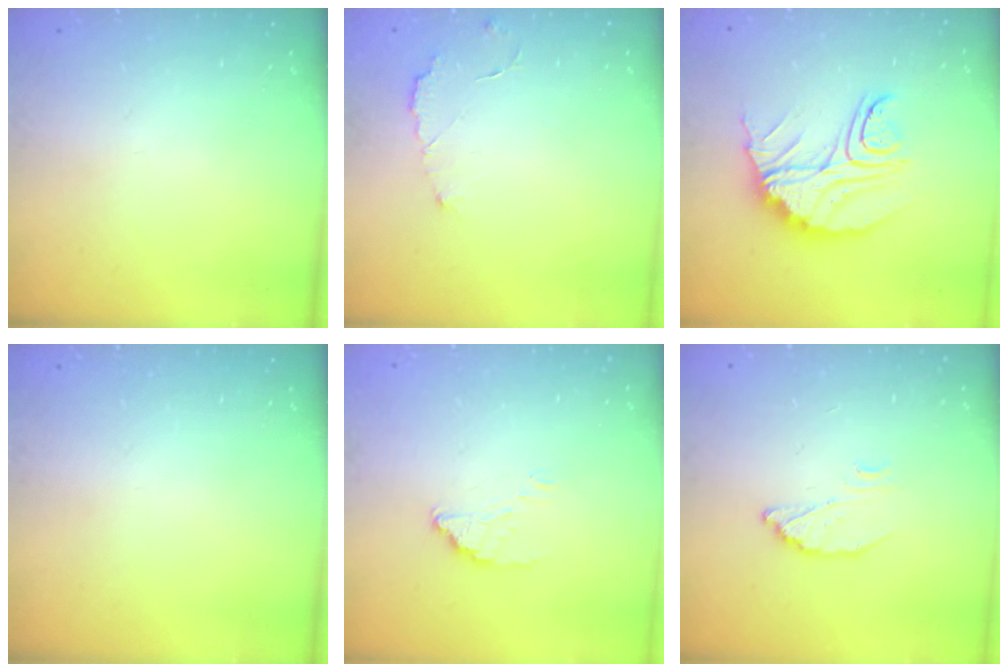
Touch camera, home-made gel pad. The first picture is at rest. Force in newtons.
{"total": 3.5, "press": 3.4, "slide": 0.2}
{"total": 17.2, "press": 17.1, "slide": 1.5}
{"total": 0.0}
{"total": 2.0, "press": 2.0, "slide": 0.1}
{"total": 3.8, "press": 3.8, "slide": 0.3}